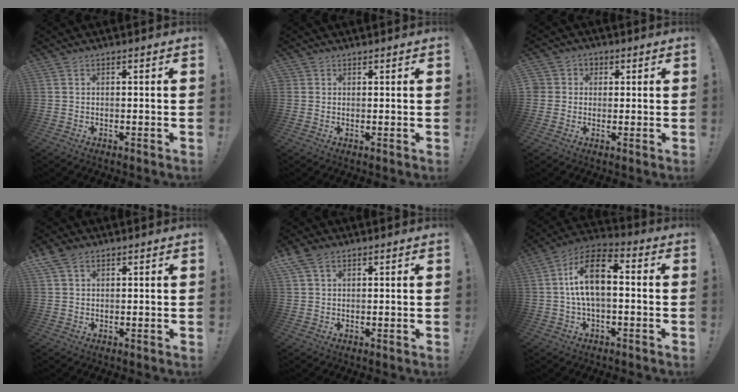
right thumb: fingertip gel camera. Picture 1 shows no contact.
{"total": 1.3, "force": [1.0, 0.9, -0.2], "torque": [0.009, -0.004, 0.017]}
{"total": 4.2, "force": [0.4, 4.1, 1.0], "torque": [-0.017, 0.006, 0.008]}
{"total": 4.4, "force": [2.4, 2.9, 2.3], "torque": [-0.042, -0.003, 0.048]}
{"total": 5.1, "force": [2.8, 3.2, 2.8], "torque": [-0.052, -0.003, 0.056]}
{"total": 13.8, "force": [1.2, 7.1, 11.8], "torque": [-0.206, 0.010, 0.022]}